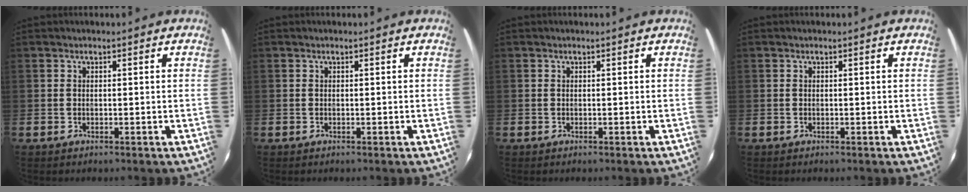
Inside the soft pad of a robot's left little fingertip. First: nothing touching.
{"total": 0.0}
{"total": 0.0}
{"total": 0.0}